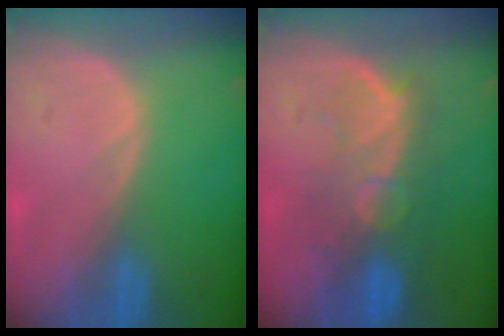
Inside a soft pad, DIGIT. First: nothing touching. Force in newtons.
{"total": 9.7, "press": 8.4, "slide": 5.0}